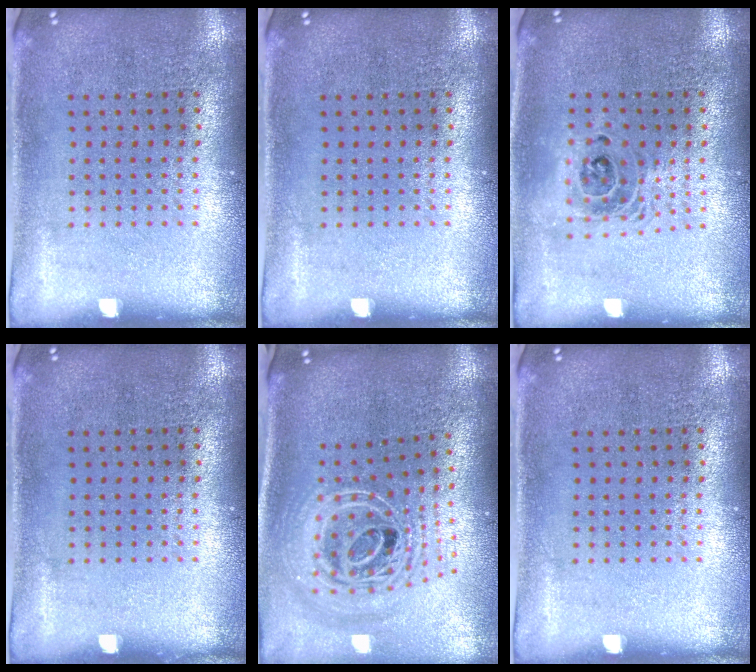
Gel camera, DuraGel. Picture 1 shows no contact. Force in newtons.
{"total": 0.0}
{"total": 1.6, "press": 1.3, "slide": 0.9}
{"total": 0.0}
{"total": 2.8, "press": 2.0, "slide": 2.0}
{"total": 0.0}